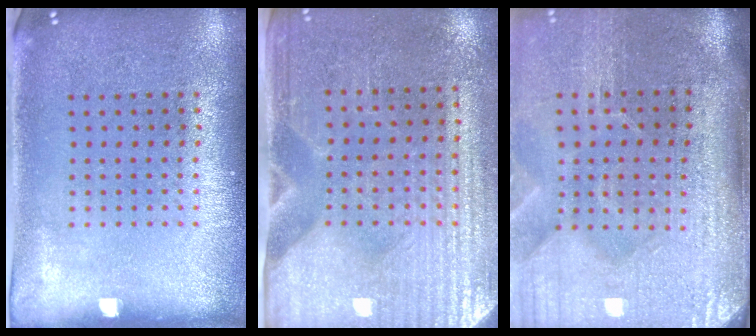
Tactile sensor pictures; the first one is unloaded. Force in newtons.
{"total": 3.4, "press": 3.1, "slide": 1.4}
{"total": 4.9, "press": 4.1, "slide": 2.6}